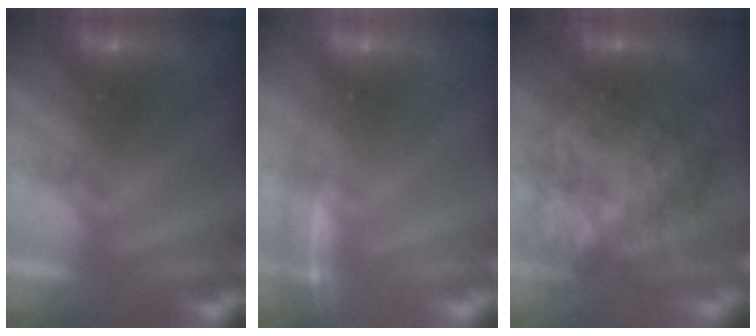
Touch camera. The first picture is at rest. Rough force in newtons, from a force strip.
{"total": 1.9}
{"total": 7.3}